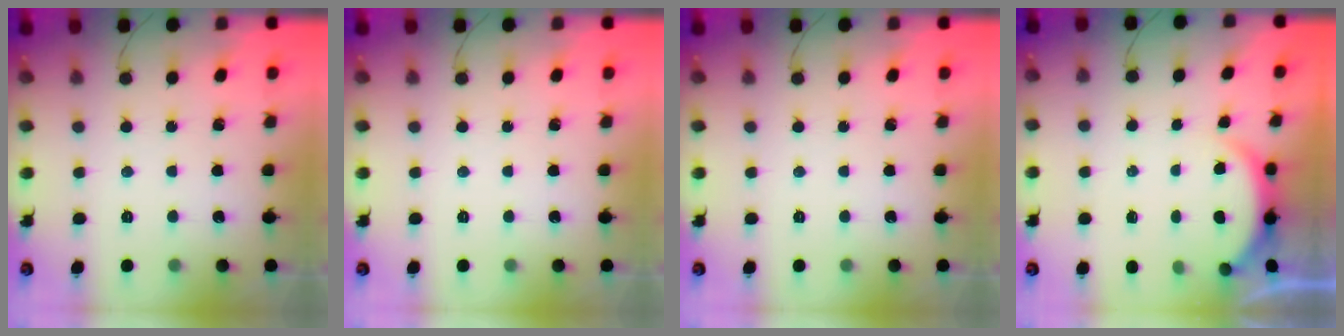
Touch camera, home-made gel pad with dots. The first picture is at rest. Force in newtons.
{"total": 0.0}
{"total": 0.0}
{"total": 3.5, "press": 3.4, "slide": 0.6}